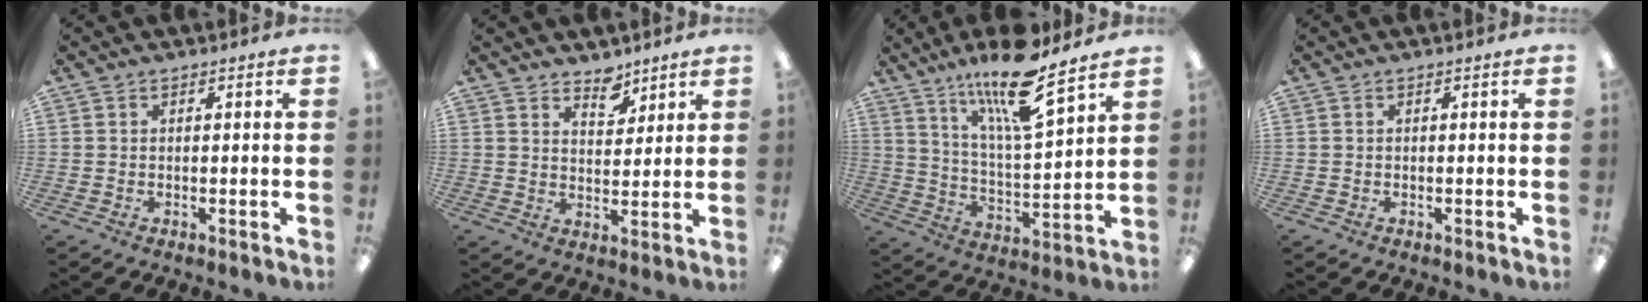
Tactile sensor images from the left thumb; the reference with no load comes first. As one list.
[{"total": 5.5, "force": [4.7, 2.6, 1.4], "torque": [0.000, -0.035, 0.081]}, {"total": 16.6, "force": [12.6, 3.2, 10.4], "torque": [-0.187, -0.075, 0.206]}, {"total": 0.0}]